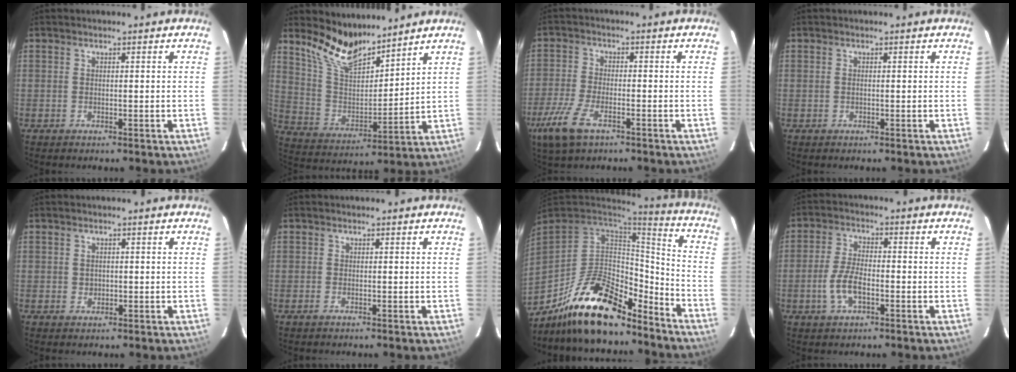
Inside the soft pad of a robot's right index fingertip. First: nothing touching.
{"total": 12.1, "force": [10.3, 3.4, 5.2], "torque": [-0.112, -0.006, 0.204]}
{"total": 9.5, "force": [-5.5, 4.0, 6.7], "torque": [-0.170, -0.018, -0.110]}
{"total": 0.0}
{"total": 1.3, "force": [-0.1, 1.3, 0.3], "torque": [-0.002, 0.000, -0.001]}
{"total": 0.8, "force": [-0.5, 0.4, 0.5], "torque": [-0.010, -0.002, -0.012]}
{"total": 22.0, "force": [-16.5, 8.2, 12.1], "torque": [-0.233, 0.011, -0.267]}
{"total": 6.6, "force": [-2.4, 2.9, 5.4], "torque": [-0.117, 0.001, -0.046]}